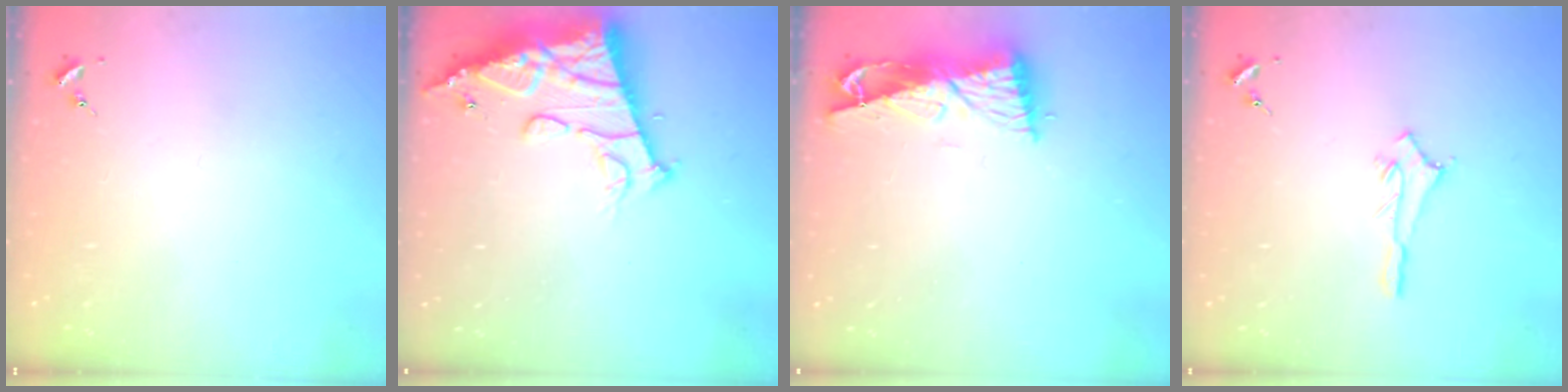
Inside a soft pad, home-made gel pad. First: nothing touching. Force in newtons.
{"total": 16.0, "press": 15.9, "slide": 1.8}
{"total": 9.3, "press": 9.3, "slide": 1.0}
{"total": 2.9, "press": 2.8, "slide": 0.4}